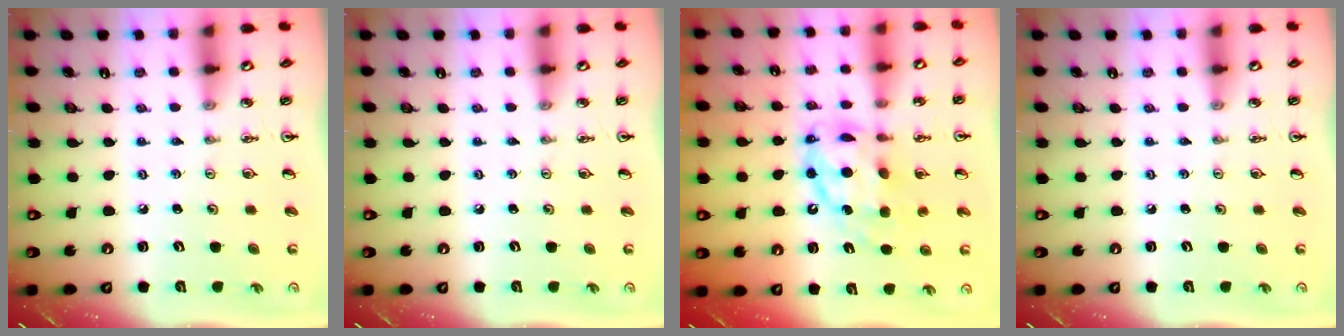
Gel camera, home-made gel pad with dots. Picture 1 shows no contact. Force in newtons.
{"total": 0.0}
{"total": 12.1, "press": 12.0, "slide": 1.2}
{"total": 0.0}